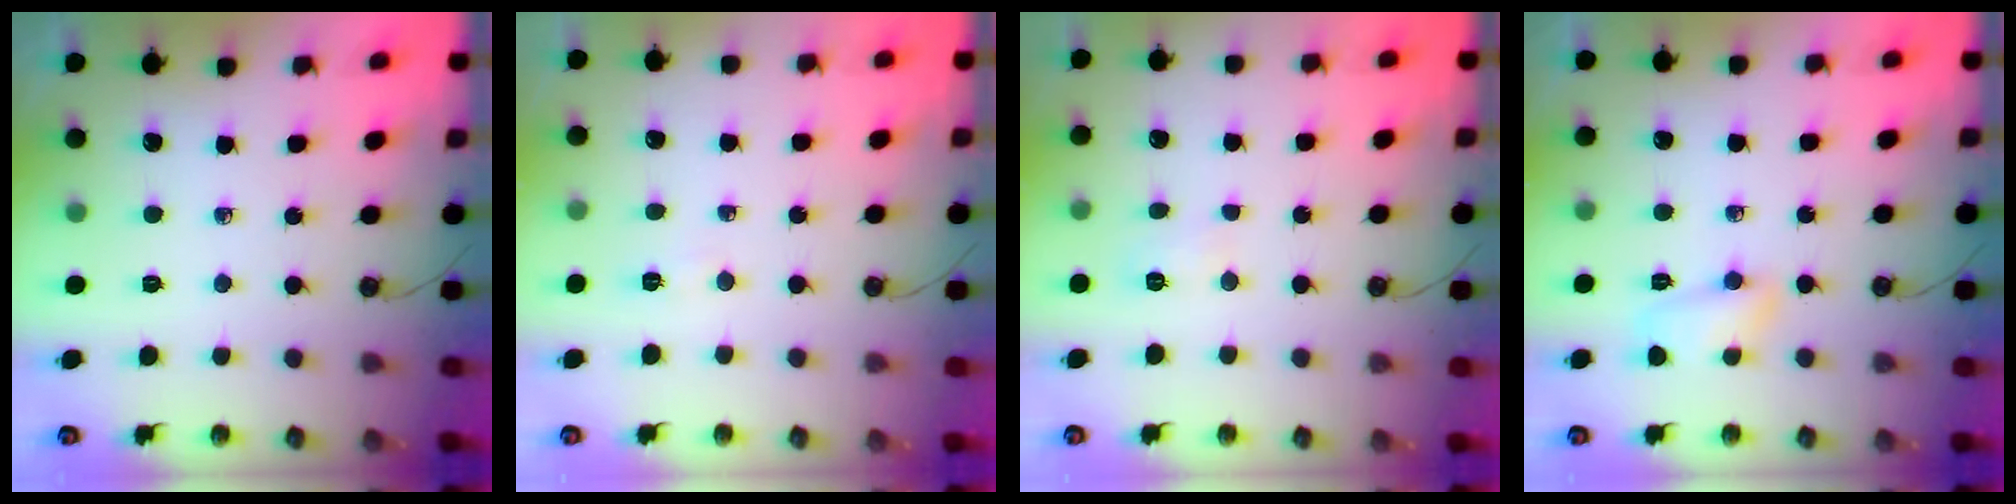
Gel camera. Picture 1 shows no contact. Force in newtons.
{"total": 2.4, "press": 2.3, "slide": 0.7}
{"total": 3.1, "press": 3.0, "slide": 1.0}
{"total": 8.2, "press": 5.7, "slide": 5.9}